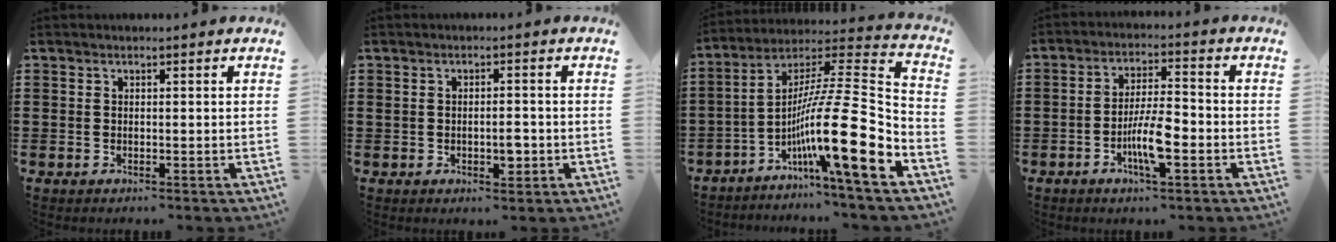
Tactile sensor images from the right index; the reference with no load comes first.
{"total": 2.8, "force": [-0.7, 1.2, 2.4], "torque": [-0.035, 0.000, -0.015]}
{"total": 17.6, "force": [-6.6, 1.6, 16.2], "torque": [-0.294, -0.027, -0.120]}
{"total": 7.2, "force": [-2.6, 1.9, 6.5], "torque": [-0.127, -0.003, -0.049]}